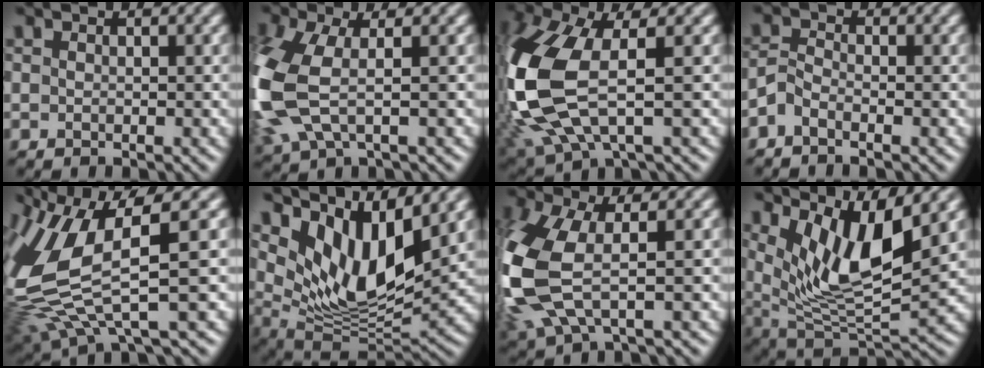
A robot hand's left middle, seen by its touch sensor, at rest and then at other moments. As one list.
[{"total": 8.0, "force": [-0.7, 4.3, 6.7], "torque": [-0.195, -0.012, -0.020]}, {"total": 11.4, "force": [-0.4, 5.4, 10.0], "torque": [-0.270, -0.021, -0.007]}, {"total": 1.8, "force": [-1.5, 0.6, 0.7], "torque": [-0.021, 0.007, -0.041]}, {"total": 9.9, "force": [0.8, 3.2, 9.4], "torque": [-0.234, -0.021, 0.026]}, {"total": 9.4, "force": [5.4, 3.5, 6.8], "torque": [-0.137, -0.014, 0.103]}, {"total": 10.1, "force": [-0.5, 5.4, 8.5], "torque": [-0.254, -0.019, -0.008]}, {"total": 7.4, "force": [3.4, 2.2, 6.2], "torque": [-0.126, -0.018, 0.067]}]